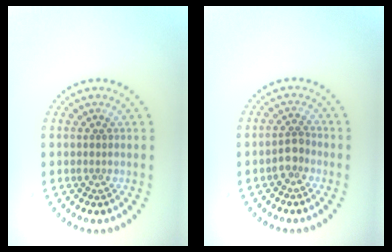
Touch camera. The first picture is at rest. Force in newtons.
{"total": 1.8, "press": 1.4, "slide": 1.0}